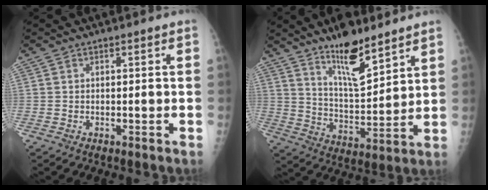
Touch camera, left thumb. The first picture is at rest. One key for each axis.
{"total": 12.3, "fx": 8.9, "fy": 3.6, "fz": 7.8, "tx": -0.112, "ty": -0.070, "tz": 0.162}